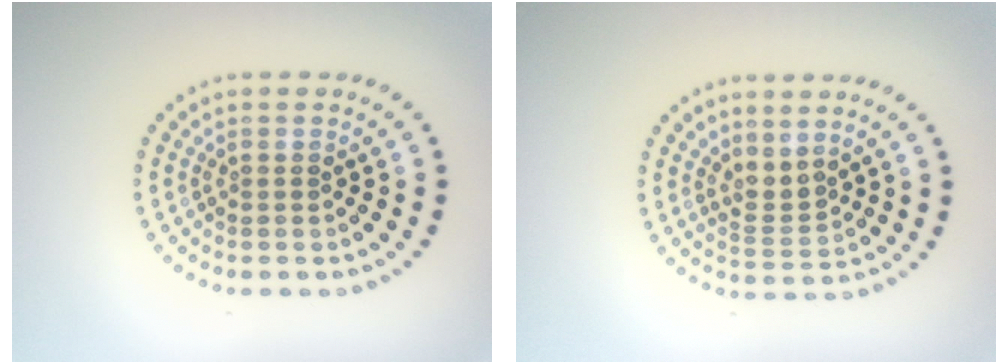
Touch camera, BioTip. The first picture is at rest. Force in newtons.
{"total": 1.9, "press": 1.3, "slide": 1.4}